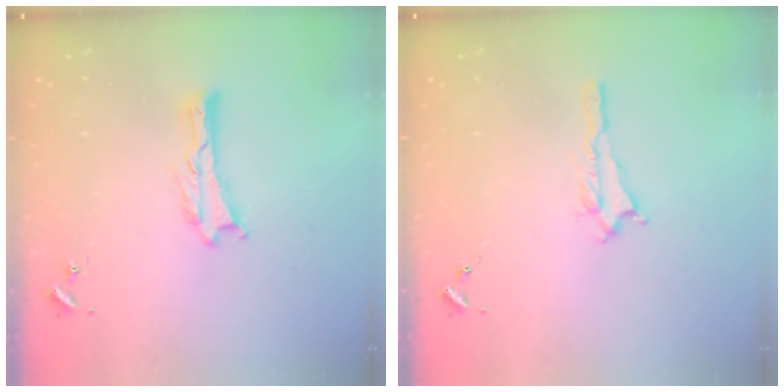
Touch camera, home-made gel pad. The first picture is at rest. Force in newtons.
{"total": 1.4, "press": 1.4, "slide": 0.2}